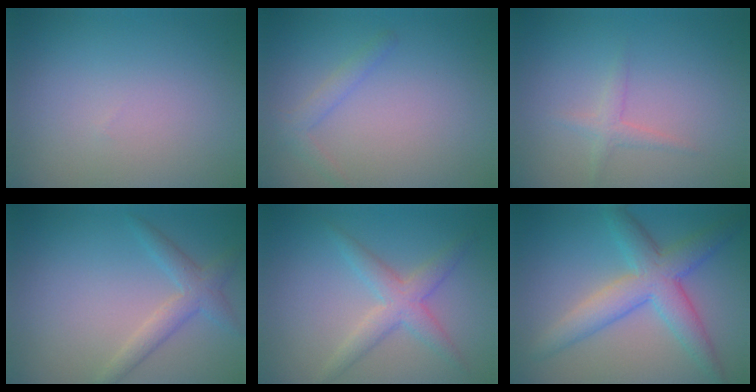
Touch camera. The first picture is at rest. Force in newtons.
{"total": 1.4, "press": 1.4, "slide": 0.1}
{"total": 1.3, "press": 1.3, "slide": 0.1}
{"total": 2.6, "press": 2.6, "slide": 0.2}
{"total": 3.2, "press": 3.2, "slide": 0.1}
{"total": 5.7, "press": 5.7, "slide": 0.1}